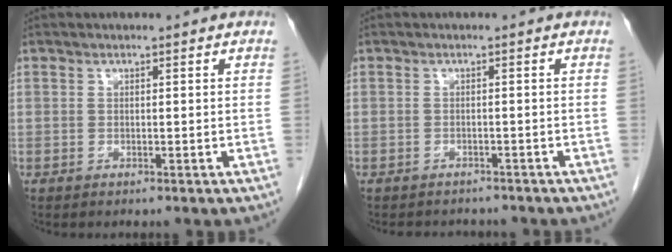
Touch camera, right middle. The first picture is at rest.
{"total": 4.5, "force": [-4.1, 1.8, 0.8], "torque": [-0.011, 0.002, -0.050]}